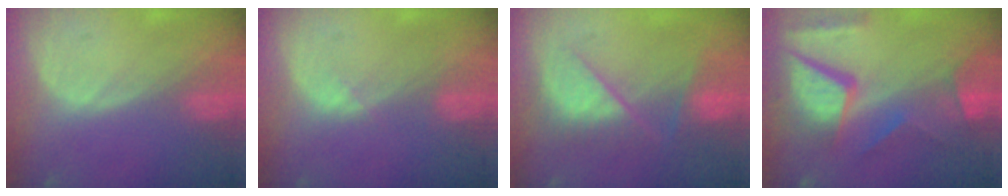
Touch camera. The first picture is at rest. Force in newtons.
{"total": 0.9, "press": 0.9, "slide": 0.3}
{"total": 7.3, "press": 7.3, "slide": 0.5}
{"total": 11.9, "press": 9.8, "slide": 6.8}